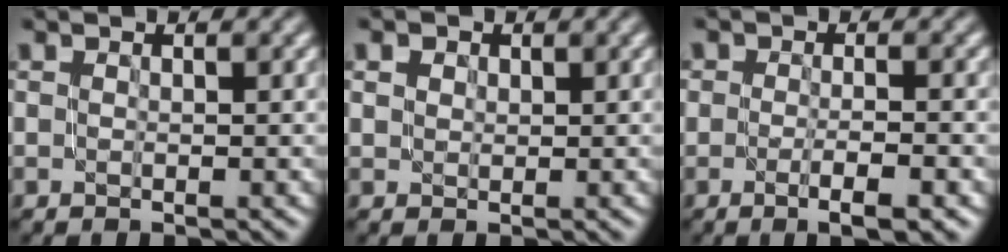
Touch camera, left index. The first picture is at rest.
{"total": 1.7, "force": [1.2, 1.1, 0.5], "torque": [-0.010, 0.008, 0.002]}
{"total": 2.8, "force": [-1.3, 0.7, 2.4], "torque": [-0.042, -0.001, -0.023]}